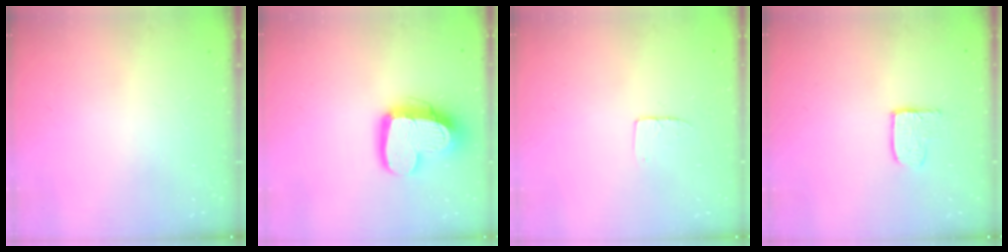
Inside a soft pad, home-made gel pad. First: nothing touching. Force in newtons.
{"total": 15.0, "press": 14.9, "slide": 1.3}
{"total": 3.8, "press": 3.8, "slide": 0.2}
{"total": 3.9, "press": 3.9, "slide": 0.4}